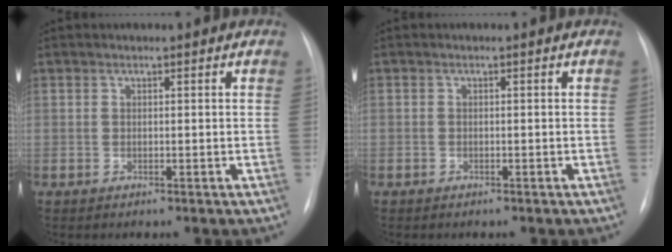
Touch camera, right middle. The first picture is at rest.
{"total": 0.6, "force": [-0.4, 0.5, 0.0], "torque": [-0.006, 0.003, -0.006]}